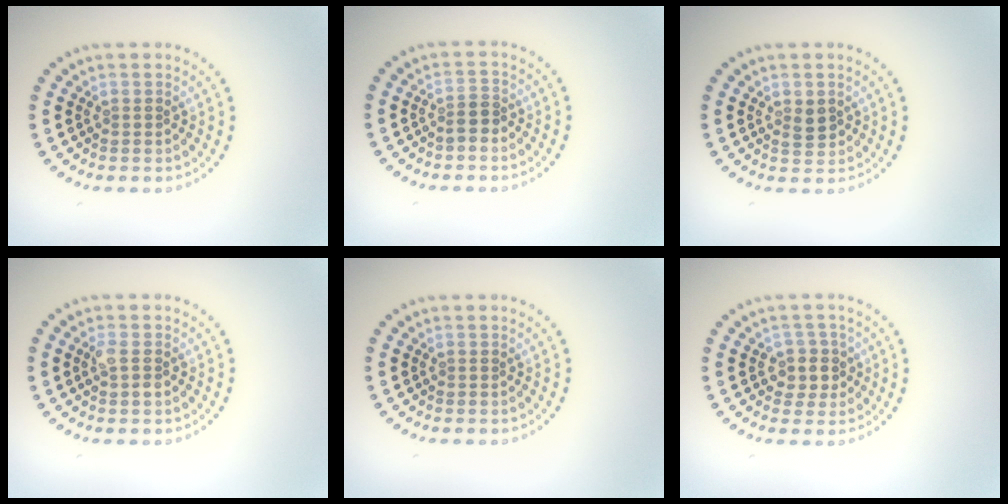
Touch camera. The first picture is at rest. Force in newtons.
{"total": 1.6, "press": 1.4, "slide": 0.7}
{"total": 1.6, "press": 1.6, "slide": 0.4}
{"total": 1.5, "press": 1.5, "slide": 0.4}
{"total": 0.0}
{"total": 2.5, "press": 2.2, "slide": 1.2}